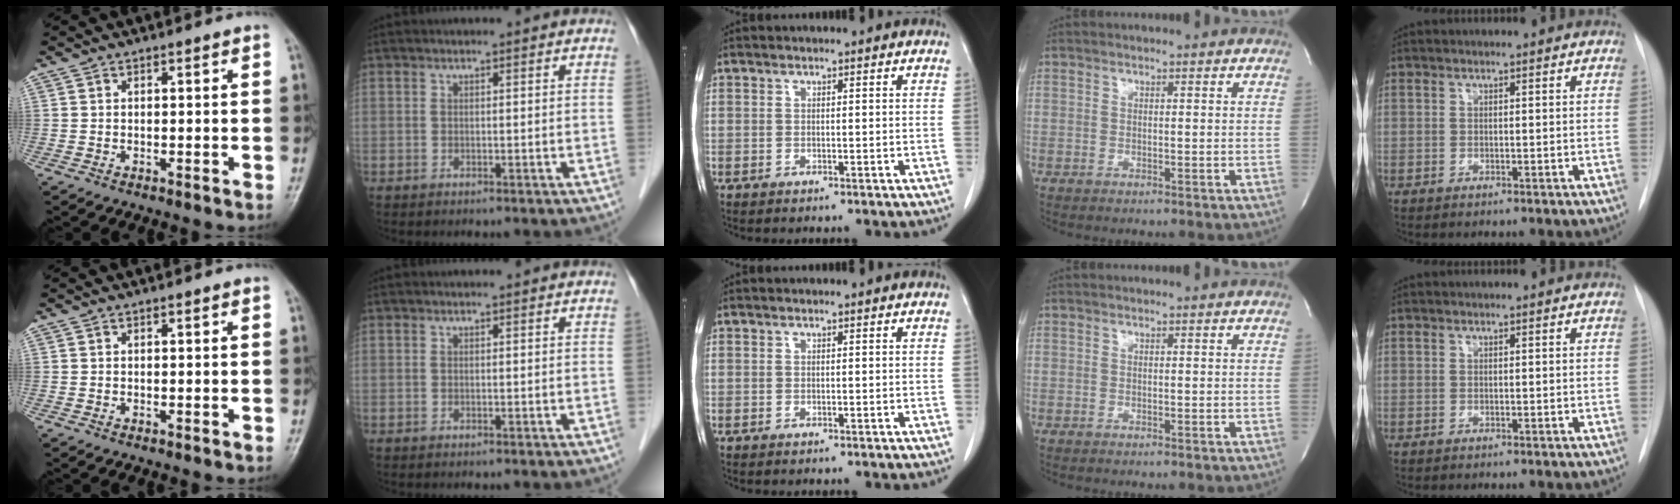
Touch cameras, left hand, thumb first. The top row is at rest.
{}